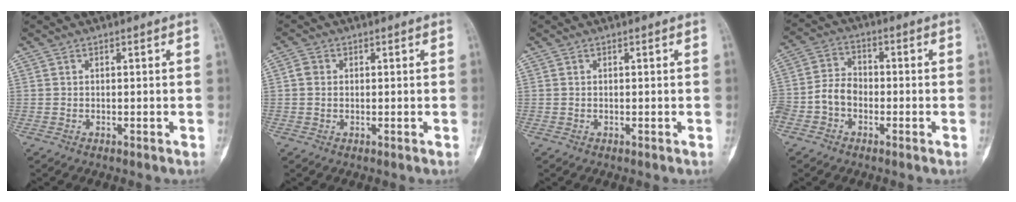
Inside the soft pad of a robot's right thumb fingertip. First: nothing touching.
{"total": 2.0, "force": [0.2, 1.8, 1.0], "torque": [-0.011, 0.004, 0.001]}
{"total": 0.0}
{"total": 7.8, "force": [-2.4, 6.0, 4.3], "torque": [-0.079, 0.029, -0.051]}